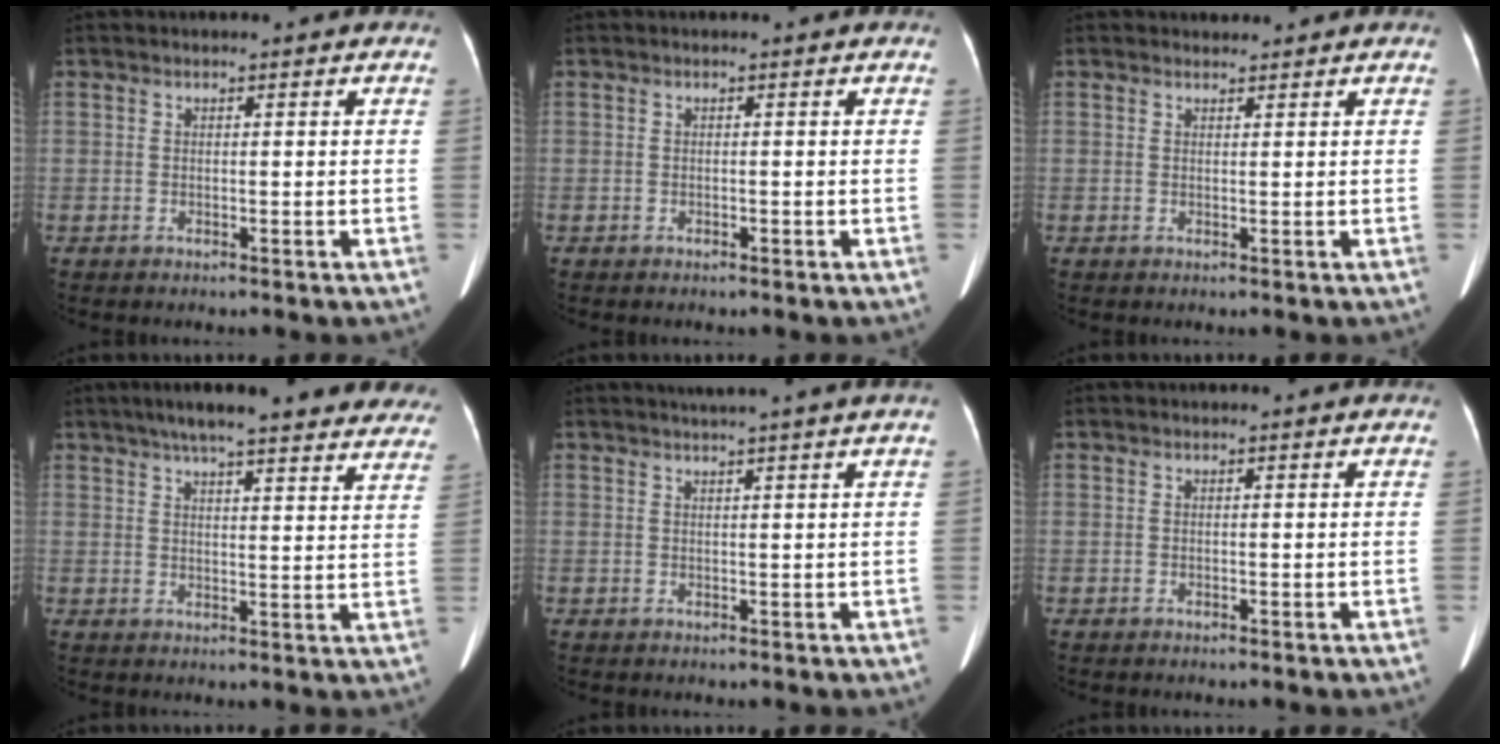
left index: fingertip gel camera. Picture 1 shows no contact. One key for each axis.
{"total": 0.0}
{"total": 1.0, "fx": 0.9, "fy": 0.3, "fz": -0.2, "tx": -0.005, "ty": 0.002, "tz": 0.015}
{"total": 23.5, "fx": 20.1, "fy": 3.8, "fz": 11.6, "tx": -0.164, "ty": 0.011, "tz": 0.239}
{"total": 3.3, "fx": 2.6, "fy": -1.1, "fz": 1.7, "tx": -0.018, "ty": 0.008, "tz": 0.040}
{"total": 0.0}